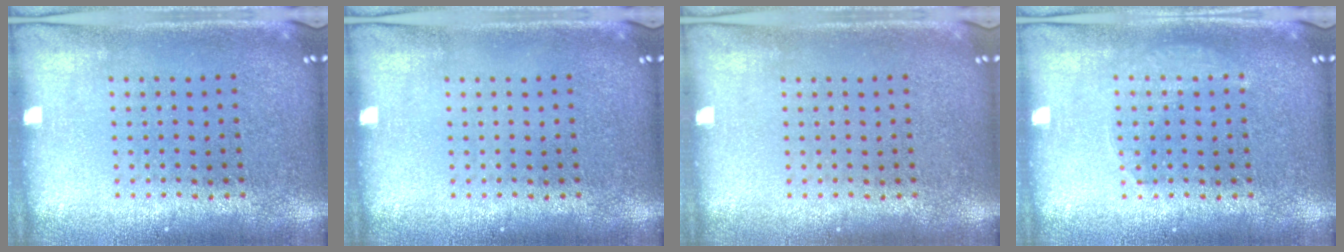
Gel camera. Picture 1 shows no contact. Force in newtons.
{"total": 0.0}
{"total": 0.0}
{"total": 1.3, "press": 1.3, "slide": 0.2}